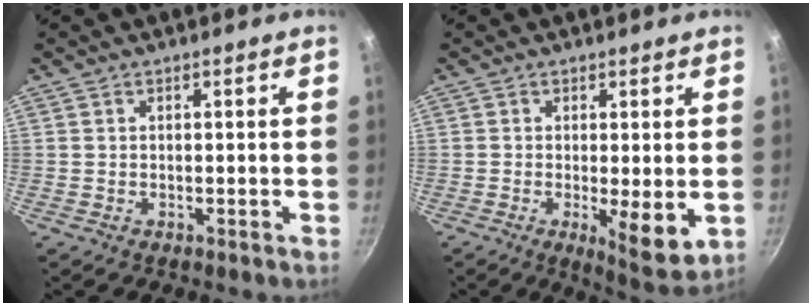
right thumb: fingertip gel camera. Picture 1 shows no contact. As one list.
[{"total": 7.7, "force": [-1.1, 2.1, 7.3], "torque": [-0.099, -0.021, -0.007]}]